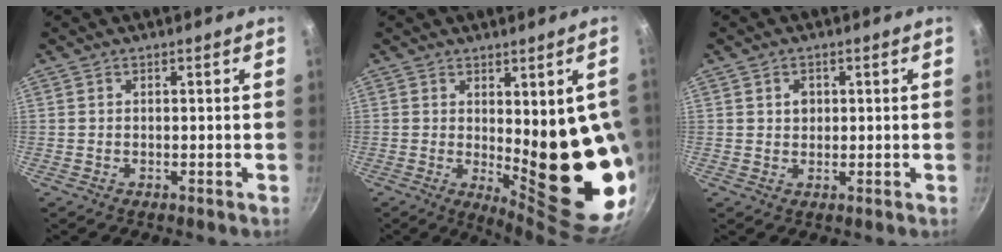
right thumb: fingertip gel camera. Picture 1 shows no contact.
{"total": 18.1, "force": [-0.1, 5.8, 17.1], "torque": [-0.188, -0.043, 0.015]}
{"total": 1.6, "force": [0.1, 1.4, 0.6], "torque": [-0.003, 0.003, -0.001]}